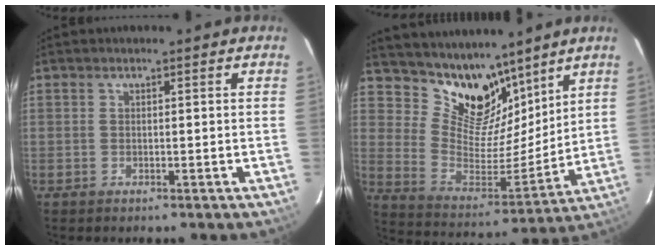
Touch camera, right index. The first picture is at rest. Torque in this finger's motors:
{"motor_torque": [-0.07, 0.40, 0.02, 0.02]}